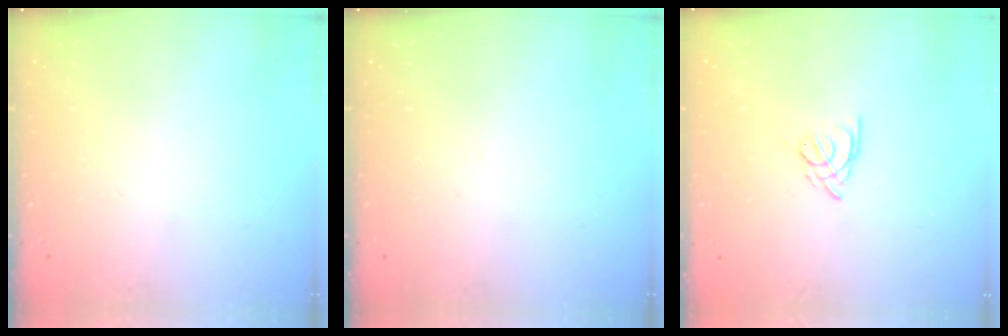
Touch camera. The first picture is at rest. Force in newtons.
{"total": 0.0}
{"total": 3.7, "press": 3.6, "slide": 0.8}